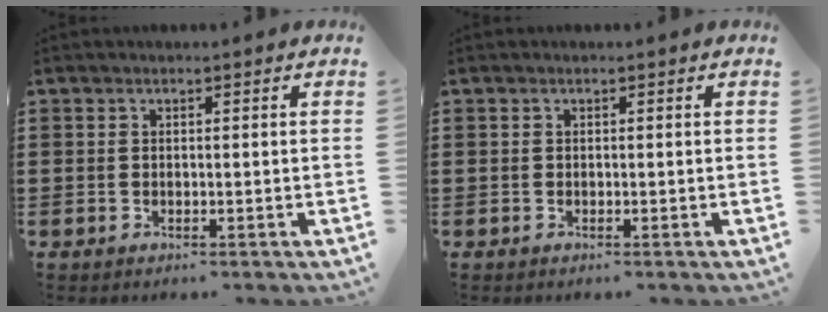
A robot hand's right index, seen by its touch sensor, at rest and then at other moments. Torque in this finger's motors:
{"motor_torque": [0.16, 0.69, -0.17, -0.21]}